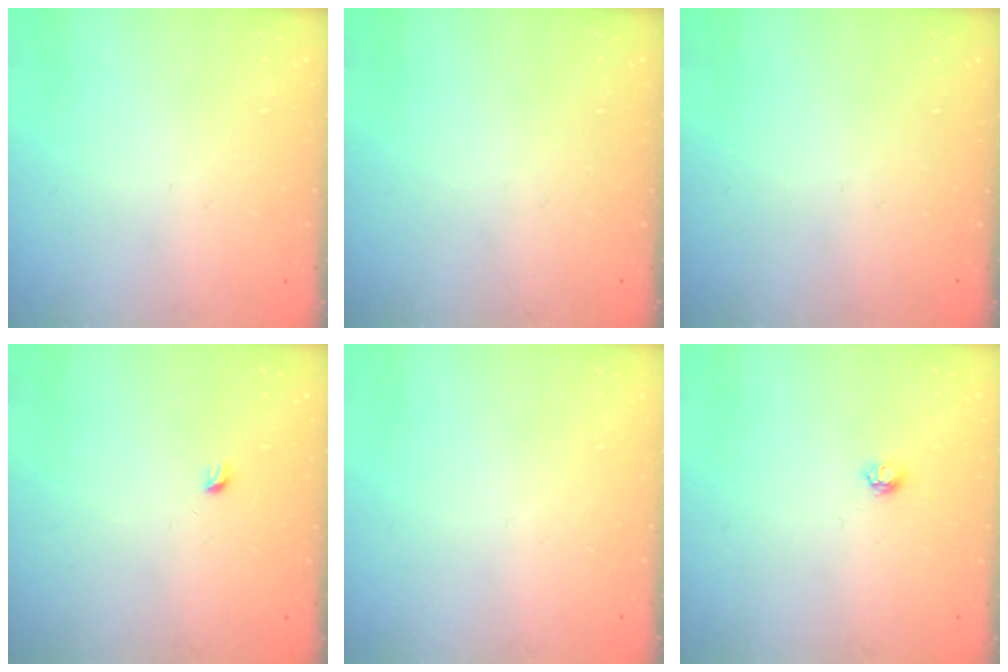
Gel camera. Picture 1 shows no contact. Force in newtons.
{"total": 0.0}
{"total": 0.0}
{"total": 2.9, "press": 2.9, "slide": 0.4}
{"total": 0.0}
{"total": 3.8, "press": 3.8, "slide": 0.5}